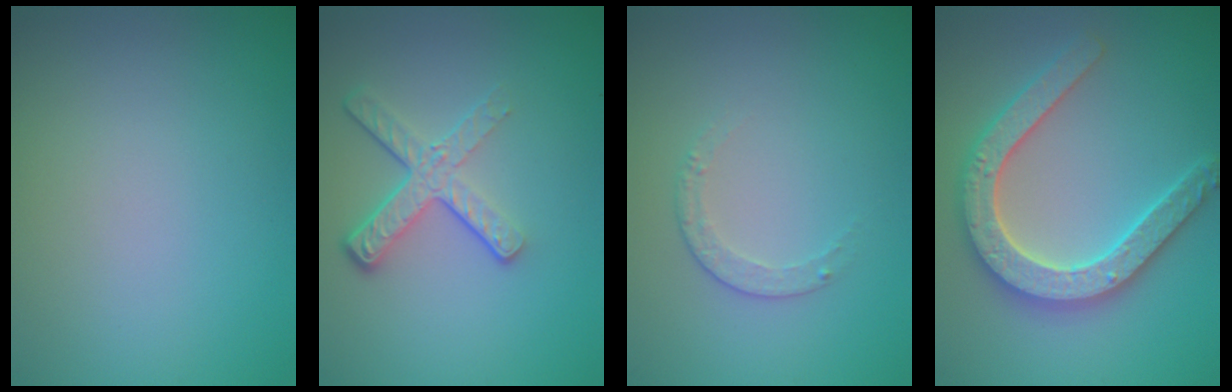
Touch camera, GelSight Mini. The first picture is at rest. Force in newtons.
{"total": 4.1, "press": 2.7, "slide": 3.2}
{"total": 1.2, "press": 0.9, "slide": 0.9}
{"total": 5.2, "press": 5.1, "slide": 0.9}